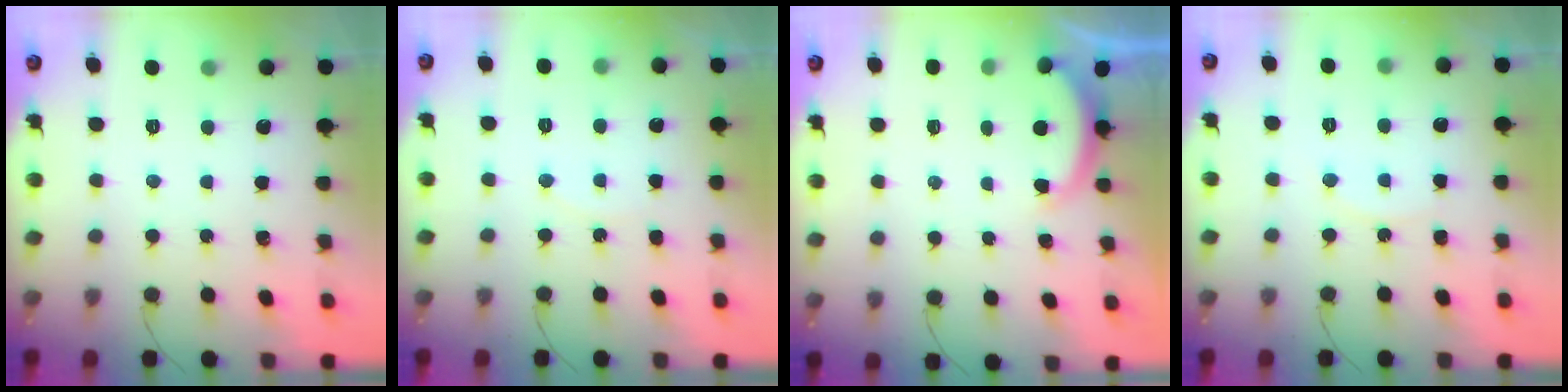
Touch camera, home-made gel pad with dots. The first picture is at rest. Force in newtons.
{"total": 5.6, "press": 5.6, "slide": 0.5}
{"total": 1.3, "press": 1.2, "slide": 0.5}
{"total": 6.1, "press": 6.1, "slide": 0.6}